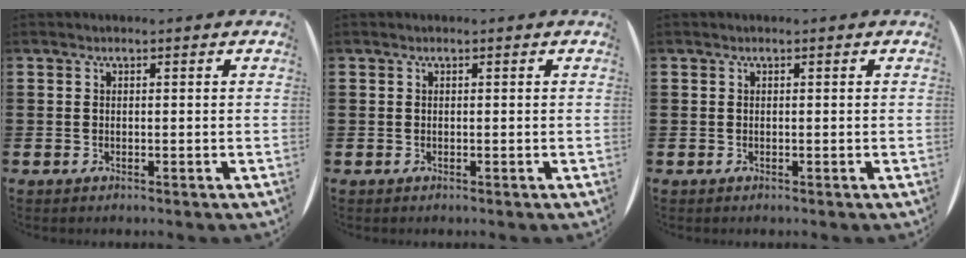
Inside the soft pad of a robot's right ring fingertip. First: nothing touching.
{"total": 0.0}
{"total": 0.0}